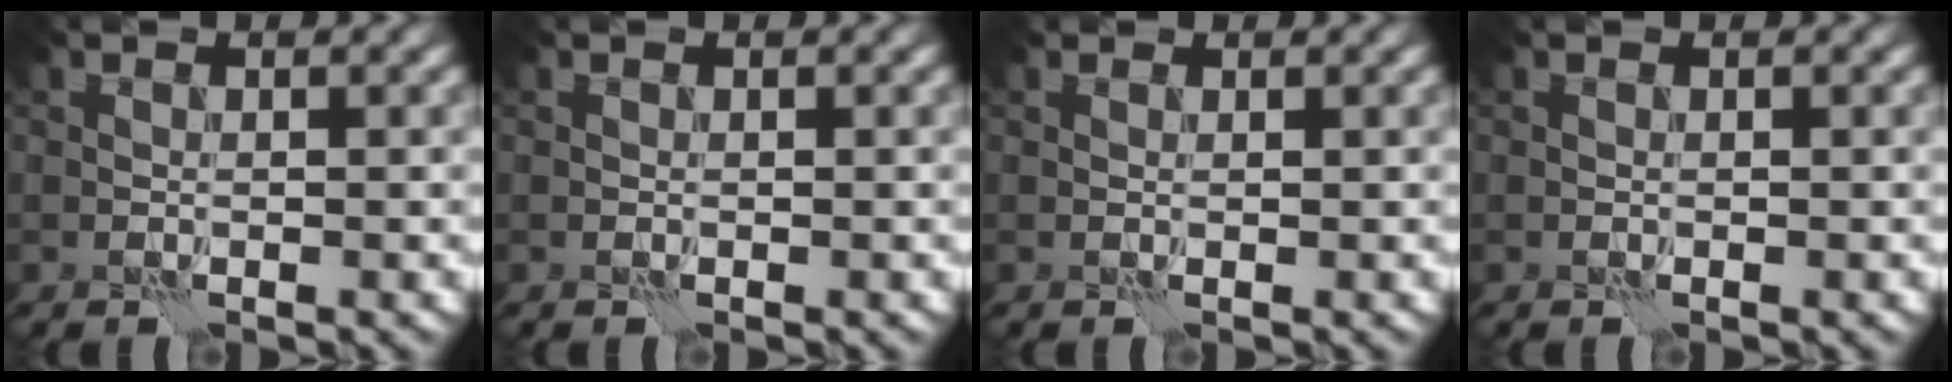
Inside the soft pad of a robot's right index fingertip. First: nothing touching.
{"total": 0.0}
{"total": 0.7, "force": [0.6, 0.3, 0.2], "torque": [-0.006, -0.003, 0.003]}
{"total": 0.0}